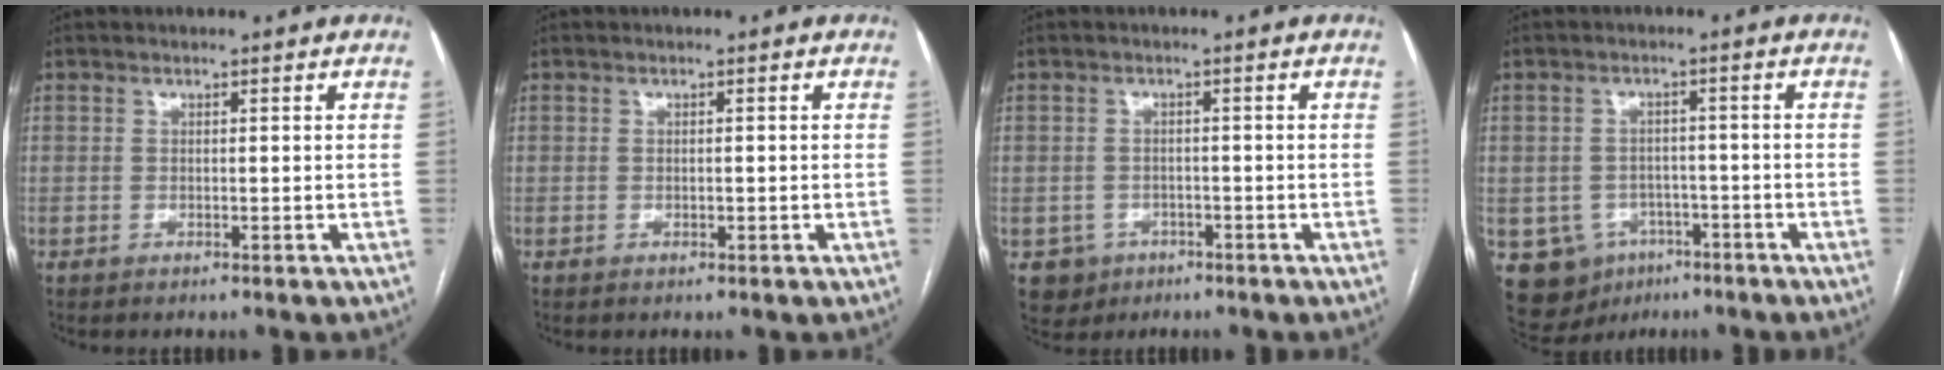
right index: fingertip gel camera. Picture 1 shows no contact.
{"total": 0.6, "force": [-0.1, 0.2, 0.6], "torque": [-0.012, -0.001, 0.000]}
{"total": 3.9, "force": [-1.7, 3.5, 0.3], "torque": [-0.002, 0.009, -0.019]}
{"total": 9.0, "force": [-4.0, 7.6, 2.6], "torque": [-0.057, 0.013, -0.044]}